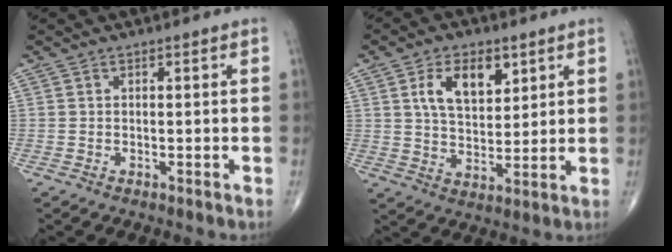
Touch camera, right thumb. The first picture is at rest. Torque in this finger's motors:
{"motor_torque": [0.10, 0.32, 0.71, 0.18, 0.26]}